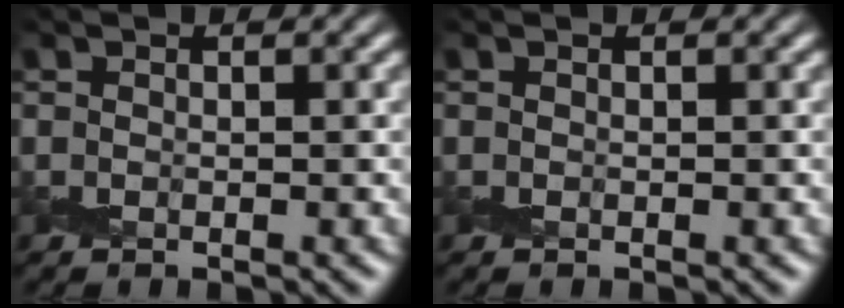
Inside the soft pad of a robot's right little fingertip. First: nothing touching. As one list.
[{"total": 0.0}]